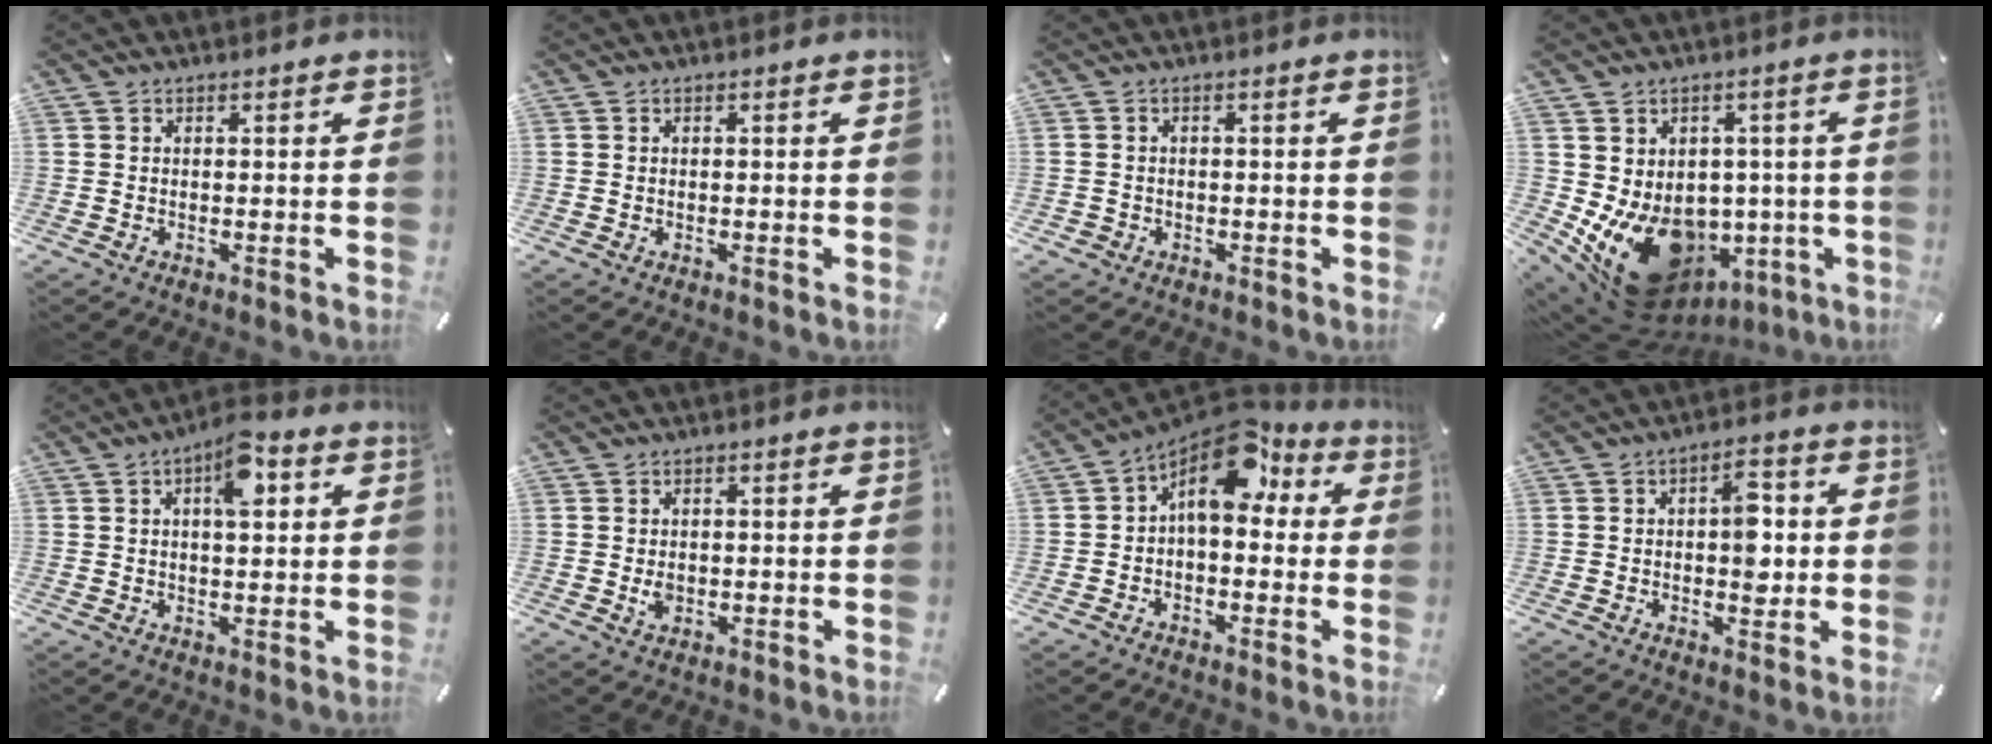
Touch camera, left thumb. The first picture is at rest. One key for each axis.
{"total": 0.0}
{"total": 1.5, "fx": -0.7, "fy": 1.3, "fz": 0.3, "tx": -0.005, "ty": 0.004, "tz": -0.017}
{"total": 13.0, "fx": -4.3, "fy": 9.6, "fz": 7.6, "tx": -0.132, "ty": -0.001, "tz": -0.061}
{"total": 8.4, "fx": 3.3, "fy": 3.7, "fz": 6.8, "tx": -0.097, "ty": -0.005, "tz": 0.049}
{"total": 2.3, "fx": -0.2, "fy": 1.8, "fz": 1.4, "tx": -0.019, "ty": 0.001, "tz": -0.005}
{"total": 10.8, "fx": 5.2, "fy": 6.5, "fz": 6.9, "tx": -0.115, "ty": -0.035, "tz": 0.094}
{"total": 8.0, "fx": 0.4, "fy": 4.4, "fz": 6.6, "tx": -0.074, "ty": -0.005, "tz": 0.000}